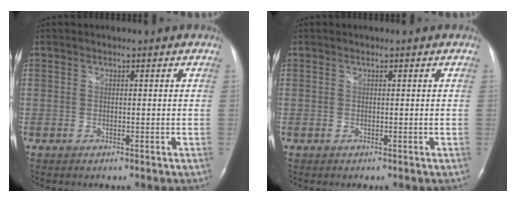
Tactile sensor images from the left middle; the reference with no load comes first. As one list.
[{"total": 0.0}]